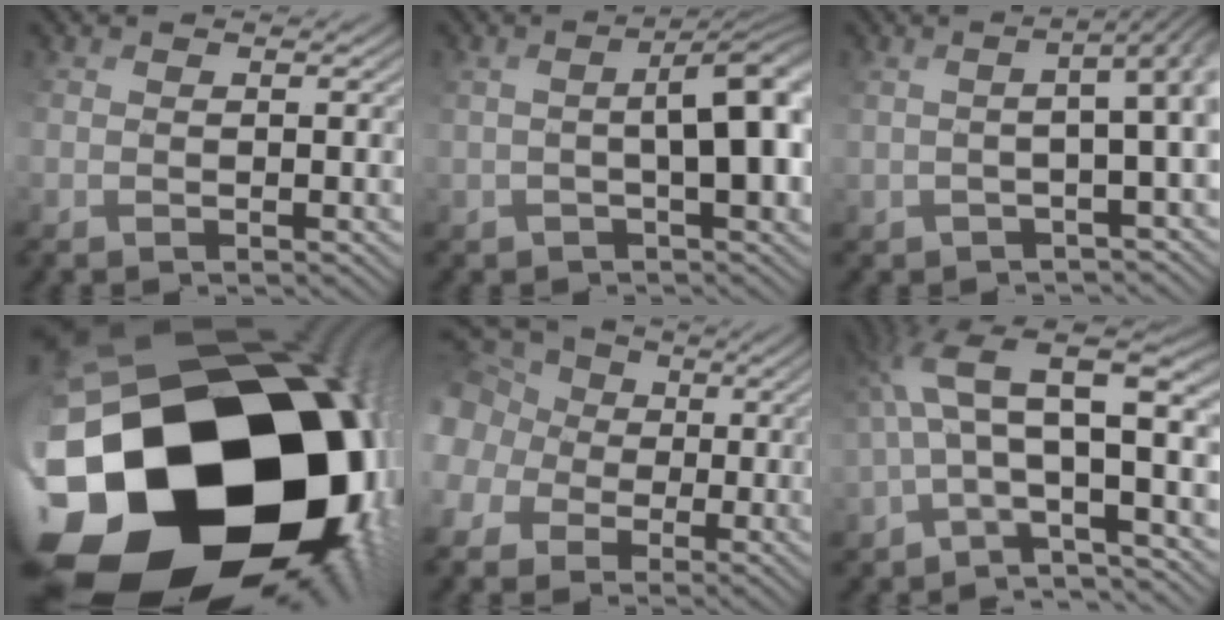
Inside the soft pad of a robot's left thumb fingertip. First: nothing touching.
{"total": 6.0, "force": [0.0, 1.6, 5.8], "torque": [-0.070, 0.012, 0.008]}
{"total": 6.1, "force": [-0.4, 1.9, 5.8], "torque": [-0.037, 0.011, -0.005]}
{"total": 23.9, "force": [-7.4, 19.4, 11.8], "torque": [-0.184, -0.088, -0.131]}
{"total": 14.7, "force": [-0.3, 13.9, 4.8], "torque": [-0.190, -0.004, -0.037]}
{"total": 10.8, "force": [-0.7, 3.1, 10.4], "torque": [-0.202, 0.023, -0.003]}